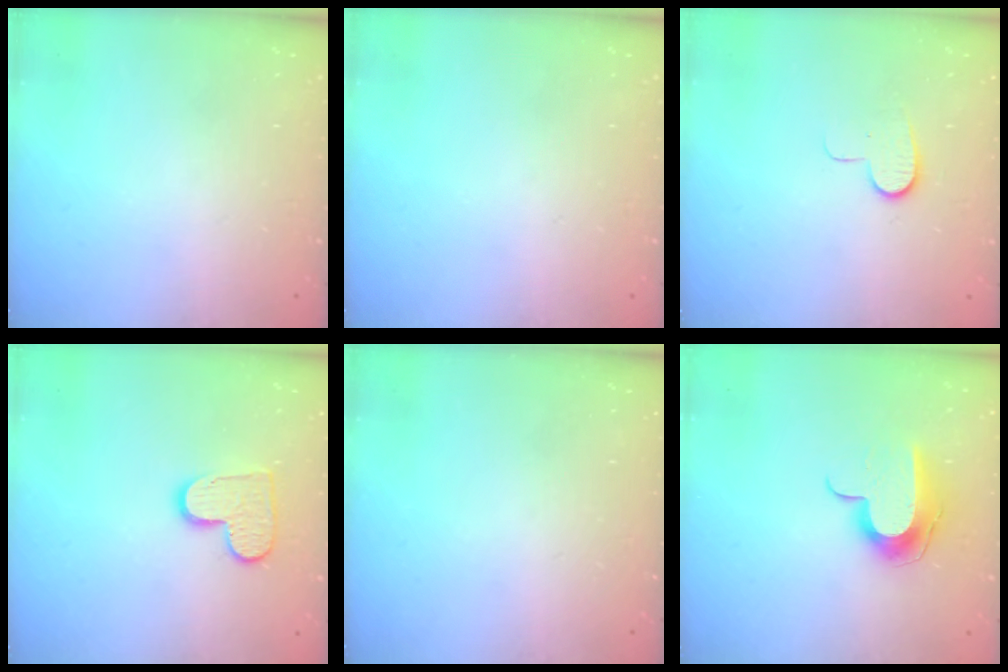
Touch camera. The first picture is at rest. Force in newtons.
{"total": 0.0}
{"total": 7.0, "press": 7.0, "slide": 0.6}
{"total": 9.9, "press": 9.9, "slide": 0.3}
{"total": 0.0}
{"total": 9.9, "press": 9.9, "slide": 0.2}